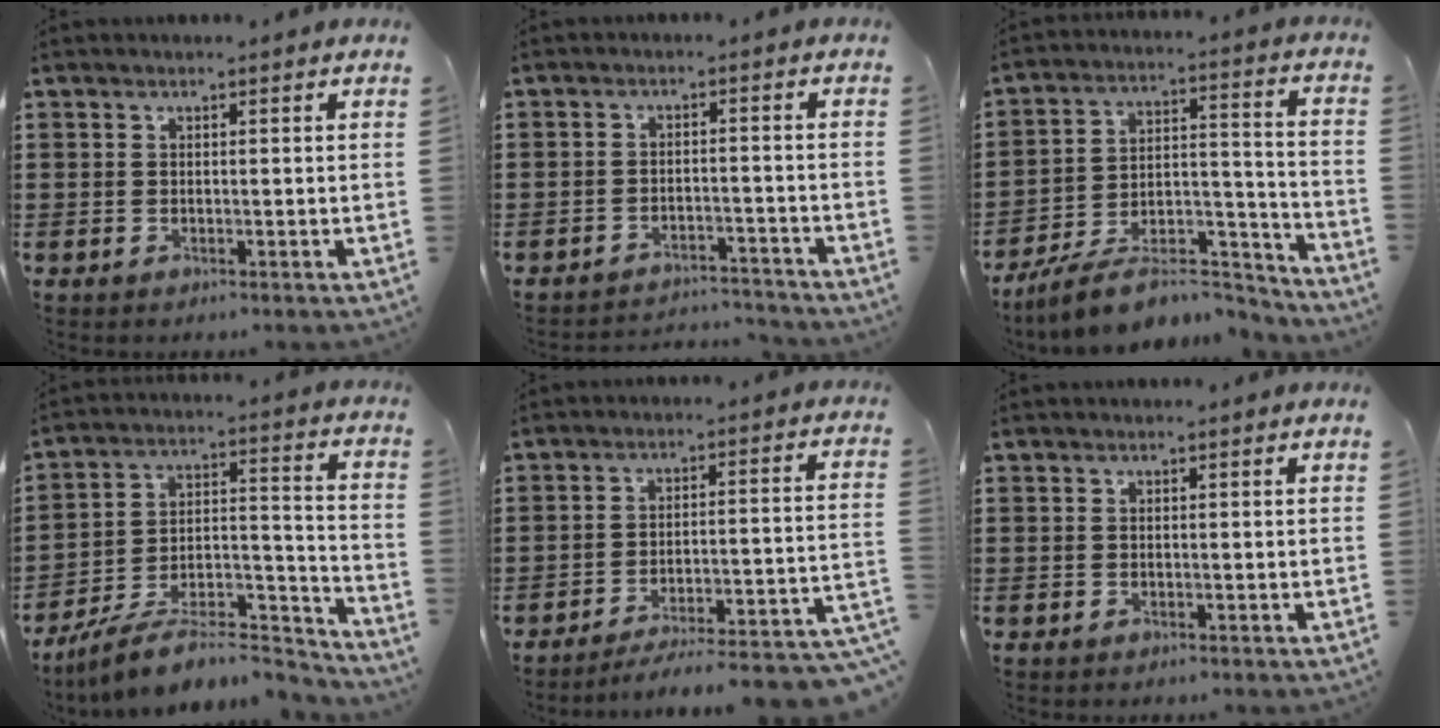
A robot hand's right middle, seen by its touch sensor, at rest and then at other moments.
{"total": 3.3, "force": [-3.3, 0.2, -0.2], "torque": [-0.006, -0.002, -0.070]}
{"total": 10.5, "force": [-8.7, 2.7, 5.2], "torque": [-0.084, 0.022, -0.163]}
{"total": 9.6, "force": [-8.2, 1.9, 4.5], "torque": [-0.065, 0.018, -0.156]}
{"total": 5.0, "force": [-4.5, -0.4, 2.2], "torque": [-0.037, -0.023, -0.091]}
{"total": 0.0}